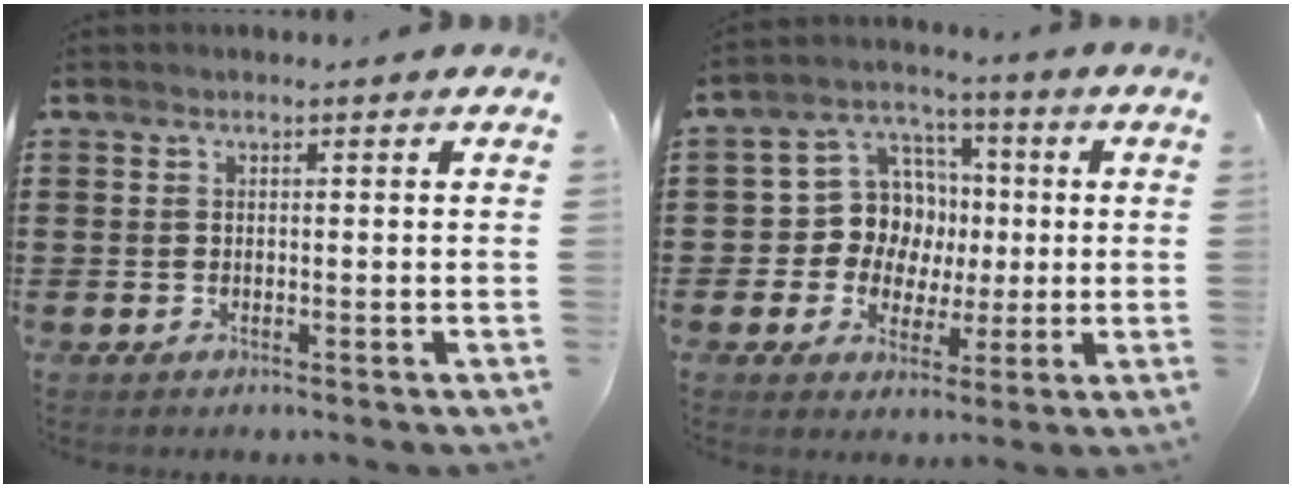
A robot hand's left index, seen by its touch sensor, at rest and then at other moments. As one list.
[{"total": 9.6, "force": [0.6, 9.1, 3.0], "torque": [-0.092, 0.007, 0.019]}]